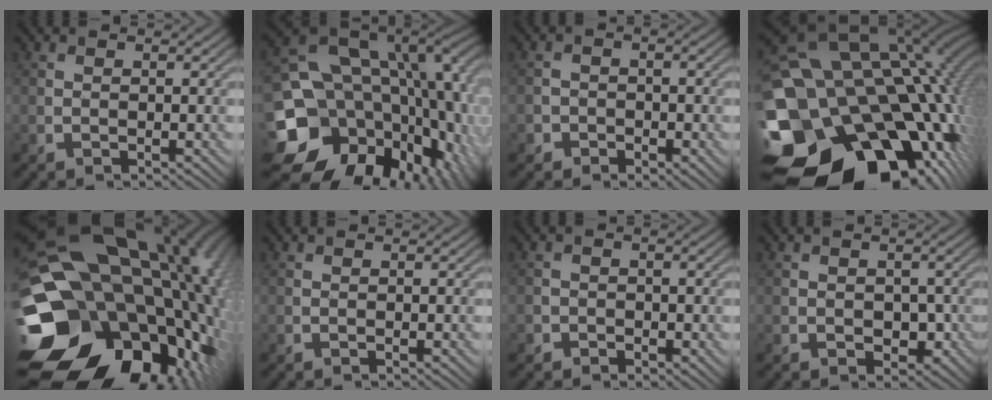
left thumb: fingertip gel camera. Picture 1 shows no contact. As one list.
[{"total": 22.2, "force": [-3.9, 17.0, 13.8], "torque": [-0.271, -0.060, -0.014]}, {"total": 3.4, "force": [-1.6, 2.9, 1.0], "torque": [-0.005, 0.005, -0.038]}, {"total": 23.5, "force": [-6.7, 16.6, 15.3], "torque": [-0.297, -0.039, -0.079]}, {"total": 23.5, "force": [-4.3, 17.3, 15.3], "torque": [-0.267, -0.039, -0.064]}, {"total": 0.0}, {"total": 2.0, "force": [-0.8, 1.8, 0.5], "torque": [0.005, -0.001, -0.019]}, {"total": 2.7, "force": [-0.5, 2.1, 1.5], "torque": [-0.025, -0.011, -0.005]}]